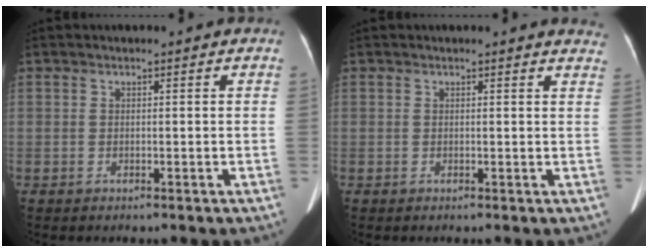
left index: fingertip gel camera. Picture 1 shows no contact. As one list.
[{"total": 4.8, "force": [4.7, 1.0, 0.5], "torque": [0.013, -0.017, 0.018]}]